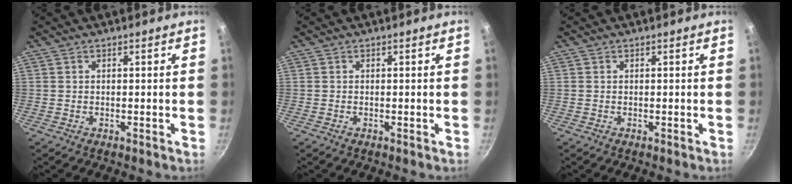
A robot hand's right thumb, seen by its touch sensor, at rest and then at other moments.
{"total": 0.0}
{"total": 0.0}